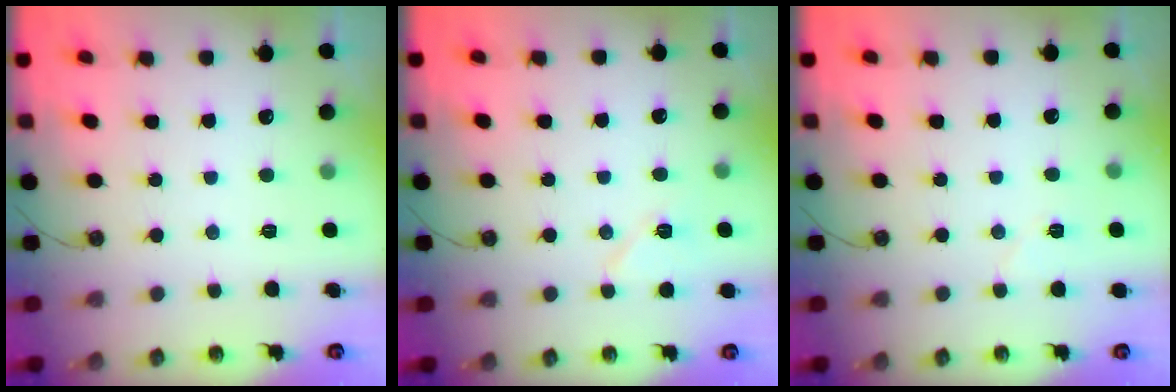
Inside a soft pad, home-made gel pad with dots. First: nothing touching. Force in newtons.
{"total": 7.2, "press": 6.9, "slide": 2.0}
{"total": 4.3, "press": 3.9, "slide": 1.9}